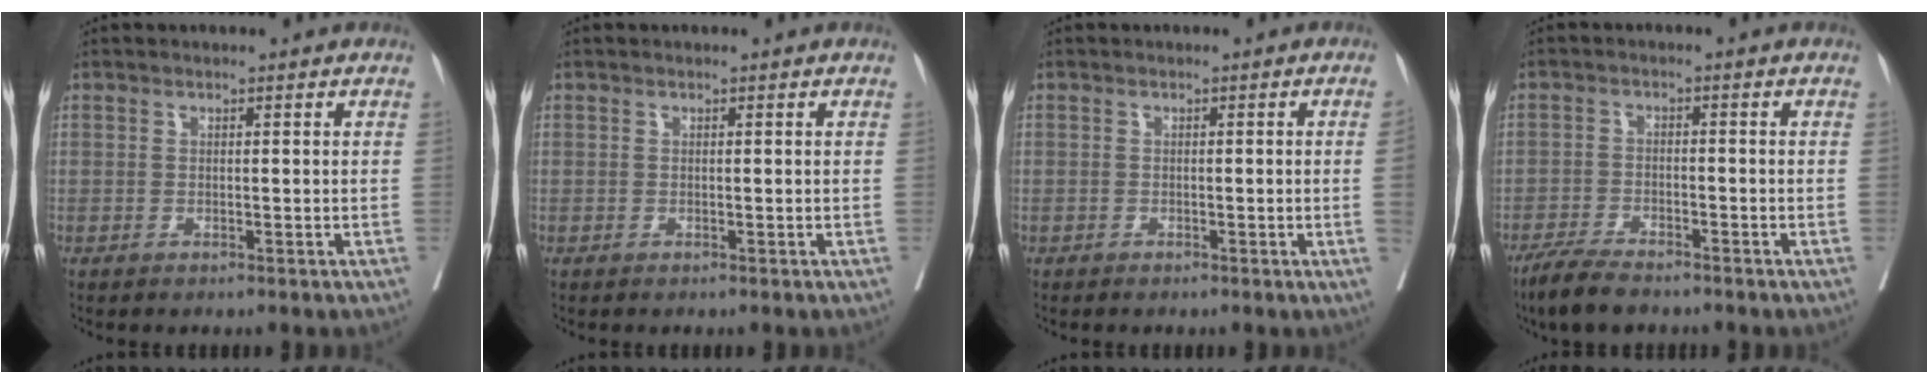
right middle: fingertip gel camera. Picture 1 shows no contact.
{"total": 0.0}
{"total": 1.6, "force": [-0.4, -0.6, 1.4], "torque": [-0.019, -0.001, -0.004]}
{"total": 6.3, "force": [-5.2, 1.1, 3.4], "torque": [-0.066, -0.016, -0.093]}